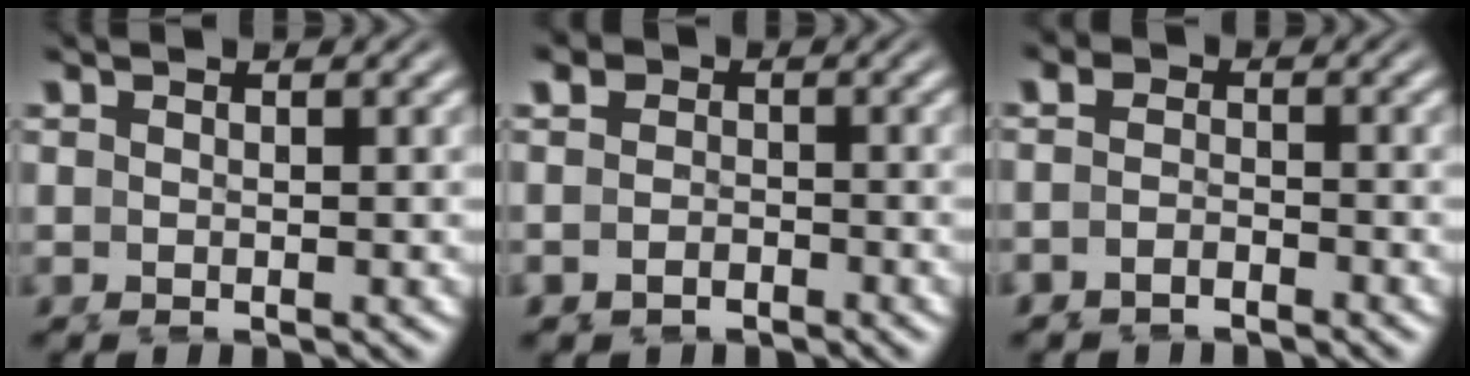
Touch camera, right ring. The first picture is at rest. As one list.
[{"total": 3.6, "force": [-1.9, 2.9, 0.7], "torque": [-0.030, -0.021, -0.033]}, {"total": 2.8, "force": [-2.5, 1.3, 0.3], "torque": [-0.015, -0.021, -0.044]}]